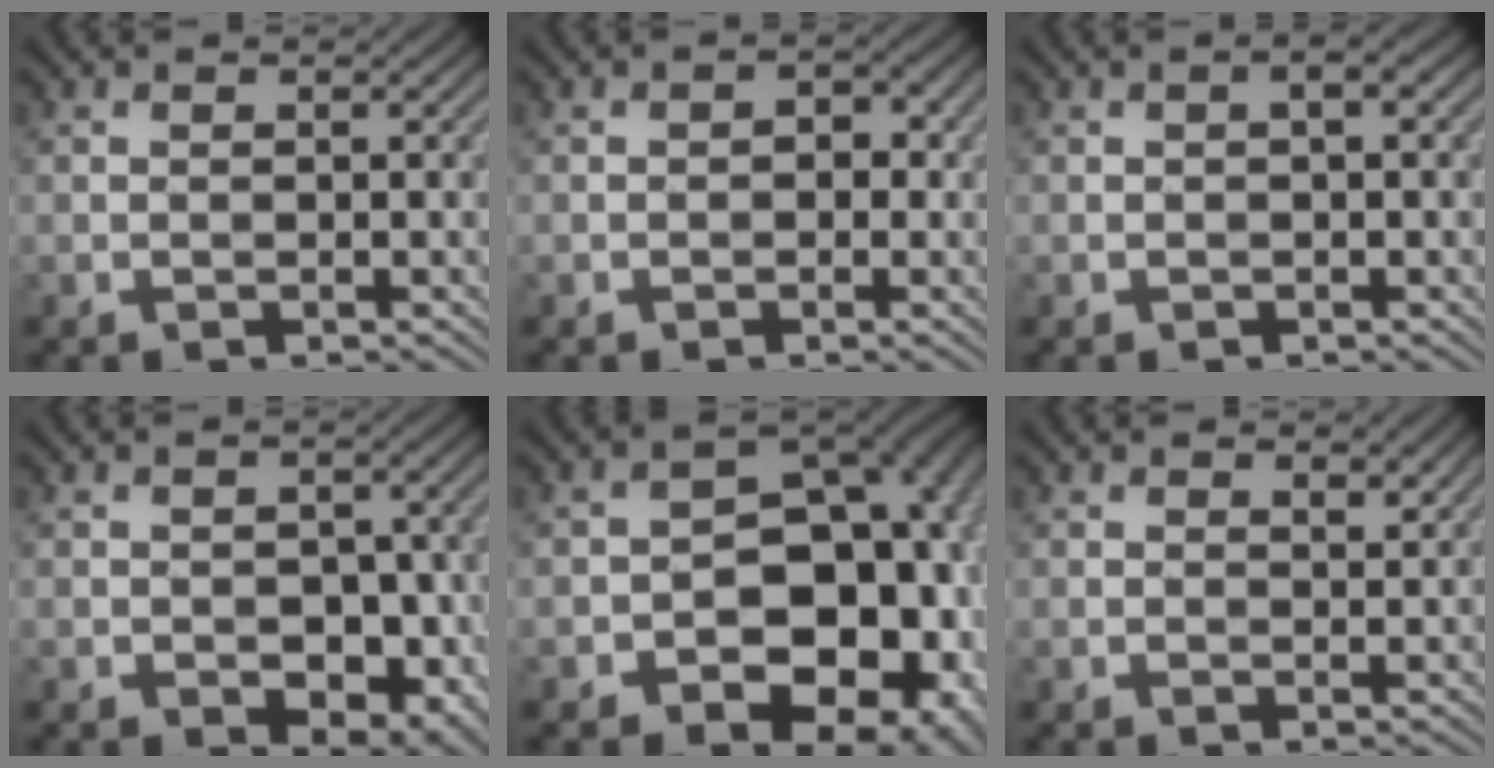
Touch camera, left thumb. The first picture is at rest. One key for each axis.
{"total": 2.2, "fx": -0.2, "fy": 1.5, "fz": 1.5, "tx": -0.022, "ty": -0.001, "tz": -0.005}
{"total": 1.8, "fx": 0.0, "fy": 0.3, "fz": 1.8, "tx": -0.031, "ty": 0.004, "tz": 0.000}
{"total": 5.9, "fx": -1.7, "fy": 4.1, "fz": 3.8, "tx": -0.052, "ty": -0.013, "tz": -0.016}
{"total": 19.0, "fx": -4.9, "fy": 13.3, "fz": 12.7, "tx": -0.114, "ty": -0.009, "tz": -0.079}
{"total": 1.8, "fx": 1.3, "fy": 0.5, "fz": 1.1, "tx": -0.021, "ty": -0.006, "tz": 0.027}